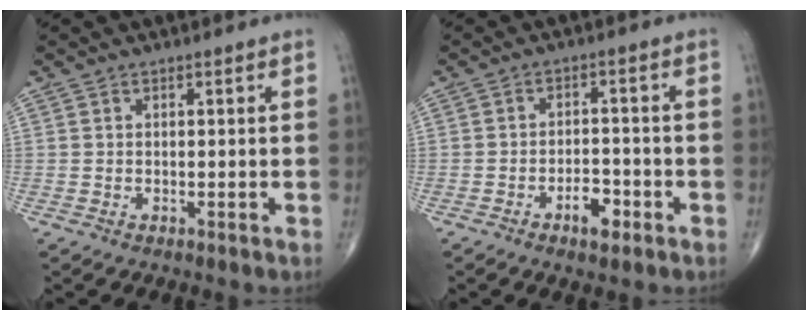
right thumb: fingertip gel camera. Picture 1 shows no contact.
{"total": 4.7, "force": [-2.5, 2.2, 3.3], "torque": [-0.043, 0.017, -0.039]}